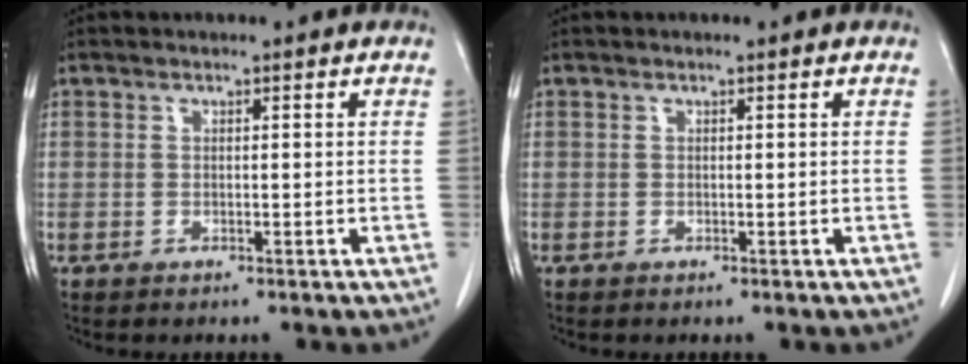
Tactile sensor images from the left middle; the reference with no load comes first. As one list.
[{"total": 0.0}]